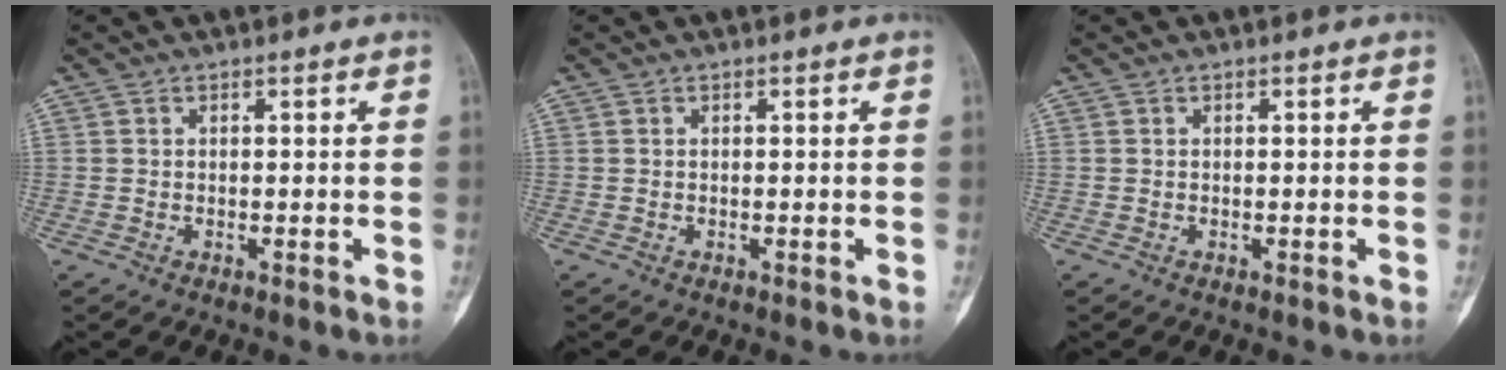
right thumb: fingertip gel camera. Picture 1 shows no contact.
{"total": 0.0}
{"total": 0.0}